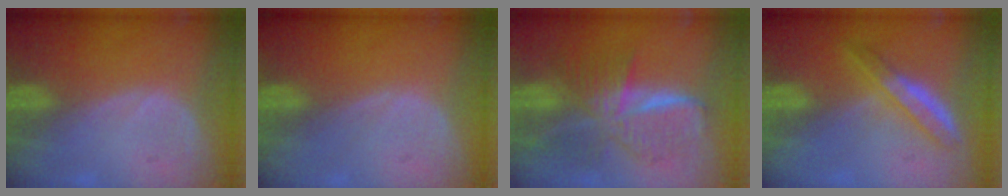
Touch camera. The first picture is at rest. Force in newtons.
{"total": 0.0}
{"total": 9.5, "press": 9.5, "slide": 0.6}
{"total": 4.5, "press": 4.4, "slide": 0.9}